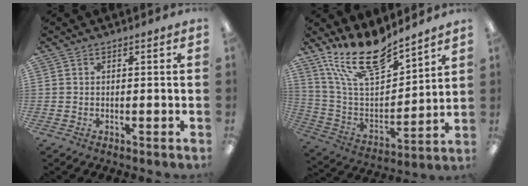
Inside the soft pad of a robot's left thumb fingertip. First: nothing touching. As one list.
[{"total": 18.7, "force": [14.7, 6.6, 9.5], "torque": [-0.196, -0.084, 0.263]}]